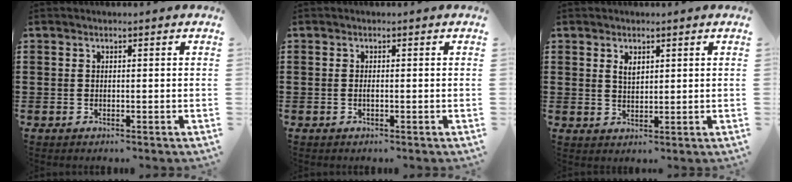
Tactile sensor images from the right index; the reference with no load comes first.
{"total": 0.5, "force": [-0.1, 0.1, 0.5], "torque": [-0.010, -0.002, -0.002]}
{"total": 2.0, "force": [1.2, 1.0, 1.3], "torque": [-0.020, -0.001, 0.019]}